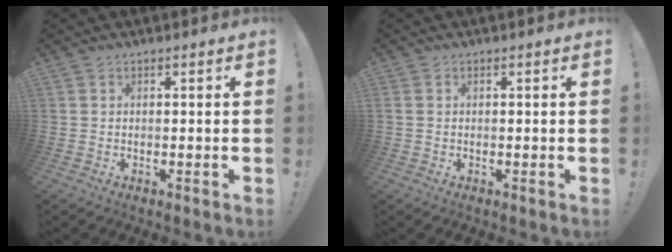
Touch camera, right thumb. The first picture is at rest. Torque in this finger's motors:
{"motor_torque": [-0.14, -0.16, -0.28, 0.12, 0.11]}